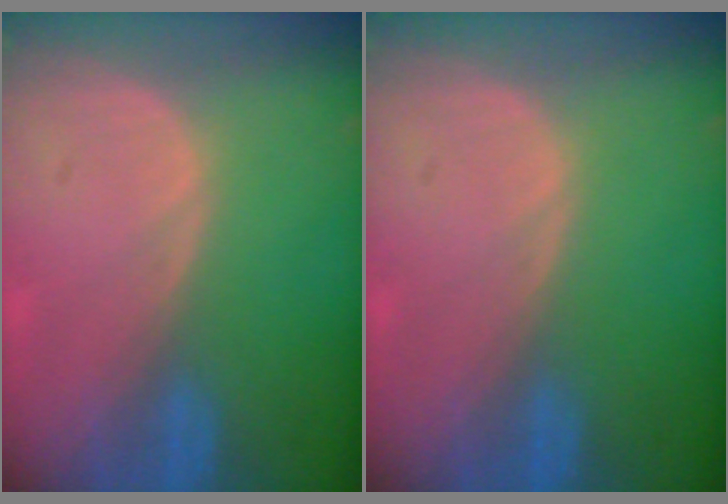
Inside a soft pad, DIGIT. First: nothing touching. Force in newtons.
{"total": 0.0}